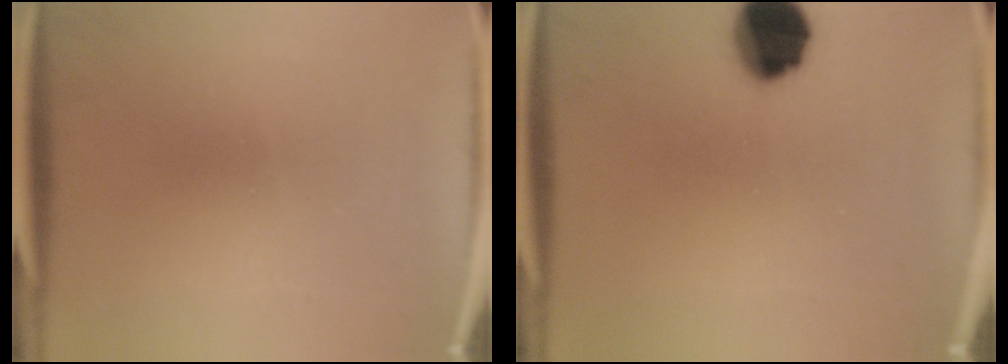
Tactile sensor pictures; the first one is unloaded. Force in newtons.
{"total": 12.1}